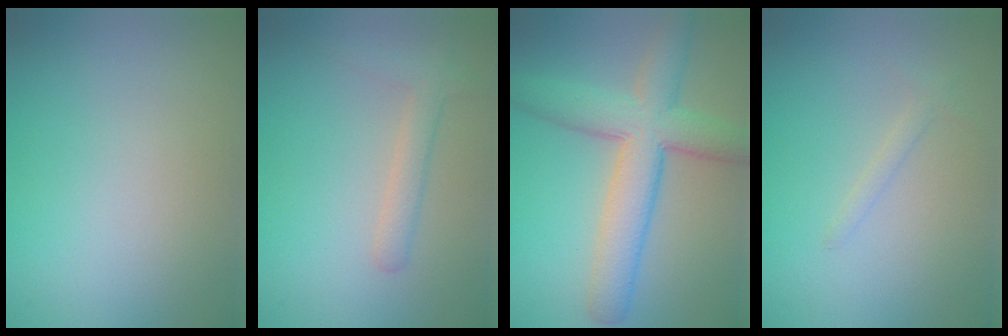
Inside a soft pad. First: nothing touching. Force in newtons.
{"total": 2.2, "press": 2.2, "slide": 0.2}
{"total": 7.2, "press": 7.2, "slide": 0.3}
{"total": 1.1, "press": 1.1, "slide": 0.1}